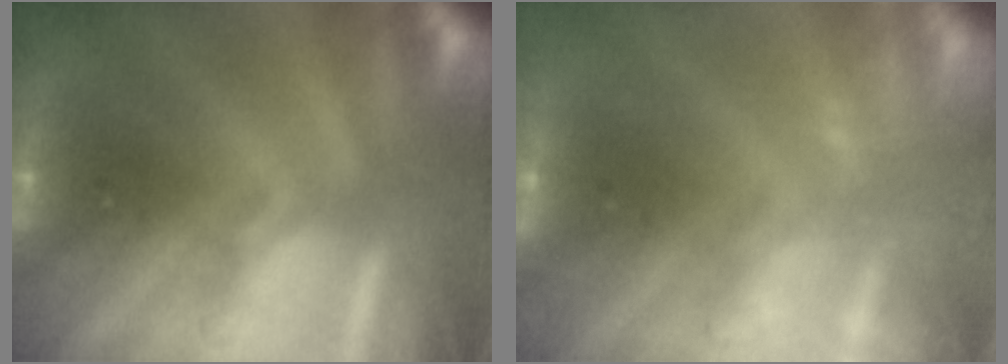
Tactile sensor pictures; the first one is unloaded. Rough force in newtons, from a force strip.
{"total": 2.2}